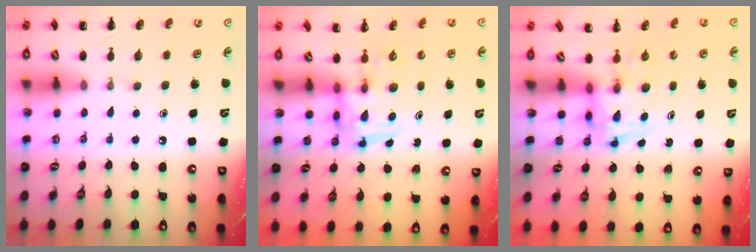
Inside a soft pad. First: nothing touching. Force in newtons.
{"total": 3.4, "press": 3.4, "slide": 0.6}
{"total": 3.7, "press": 3.6, "slide": 0.6}